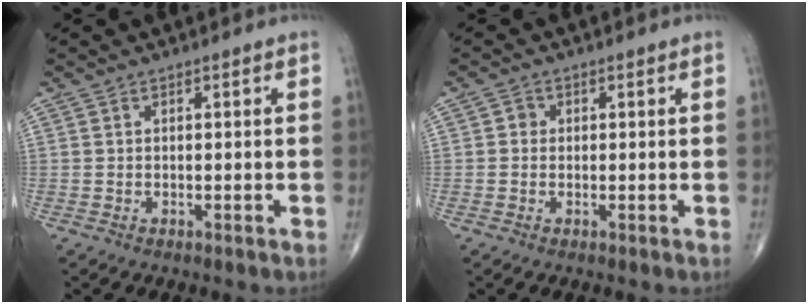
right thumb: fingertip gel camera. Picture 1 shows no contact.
{"total": 1.0, "force": [0.0, 0.9, 0.3], "torque": [0.001, 0.003, -0.003]}